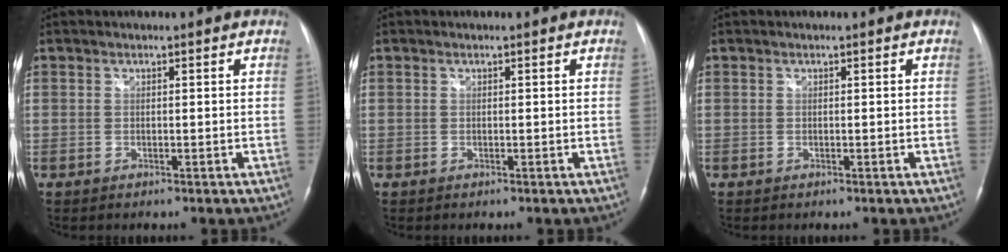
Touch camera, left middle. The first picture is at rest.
{"total": 0.0}
{"total": 0.0}